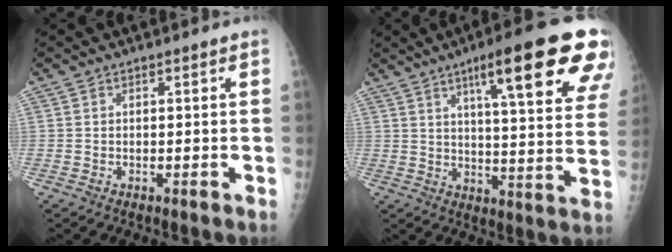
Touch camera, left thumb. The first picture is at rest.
{"total": 22.8, "force": [12.4, 4.1, 18.7], "torque": [-0.237, -0.036, 0.167]}